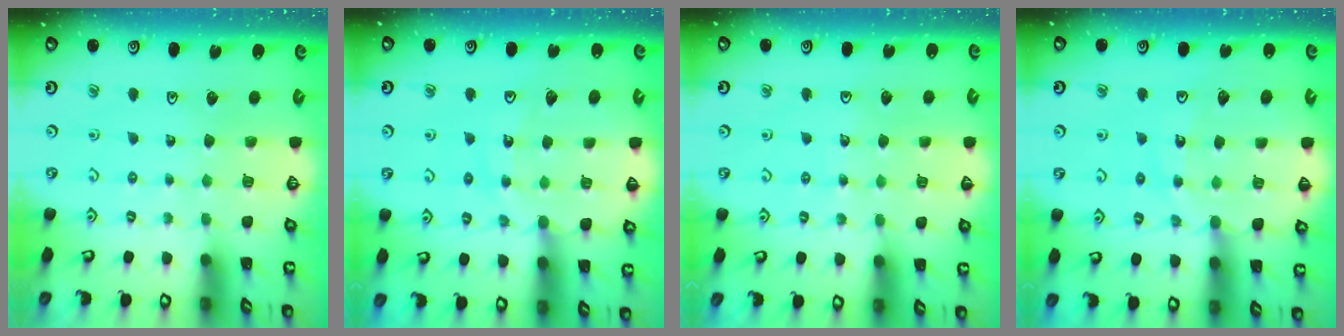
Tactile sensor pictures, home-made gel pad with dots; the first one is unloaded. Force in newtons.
{"total": 11.7, "press": 11.6, "slide": 1.4}
{"total": 4.9, "press": 4.9, "slide": 0.6}
{"total": 11.7, "press": 11.6, "slide": 1.4}